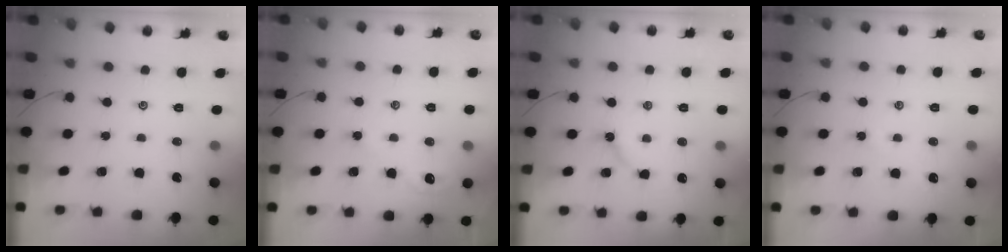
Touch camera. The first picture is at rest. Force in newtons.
{"total": 1.8, "press": 1.8, "slide": 0.2}
{"total": 3.3, "press": 3.3, "slide": 0.5}
{"total": 2.2, "press": 2.2, "slide": 0.5}